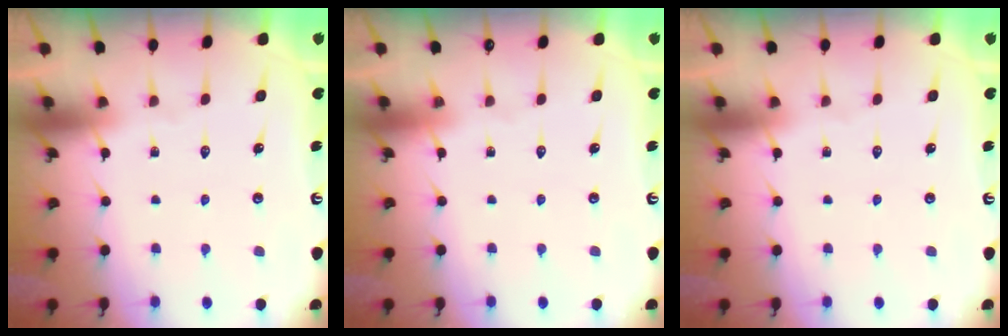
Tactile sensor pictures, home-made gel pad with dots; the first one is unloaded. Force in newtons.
{"total": 0.0}
{"total": 0.0}